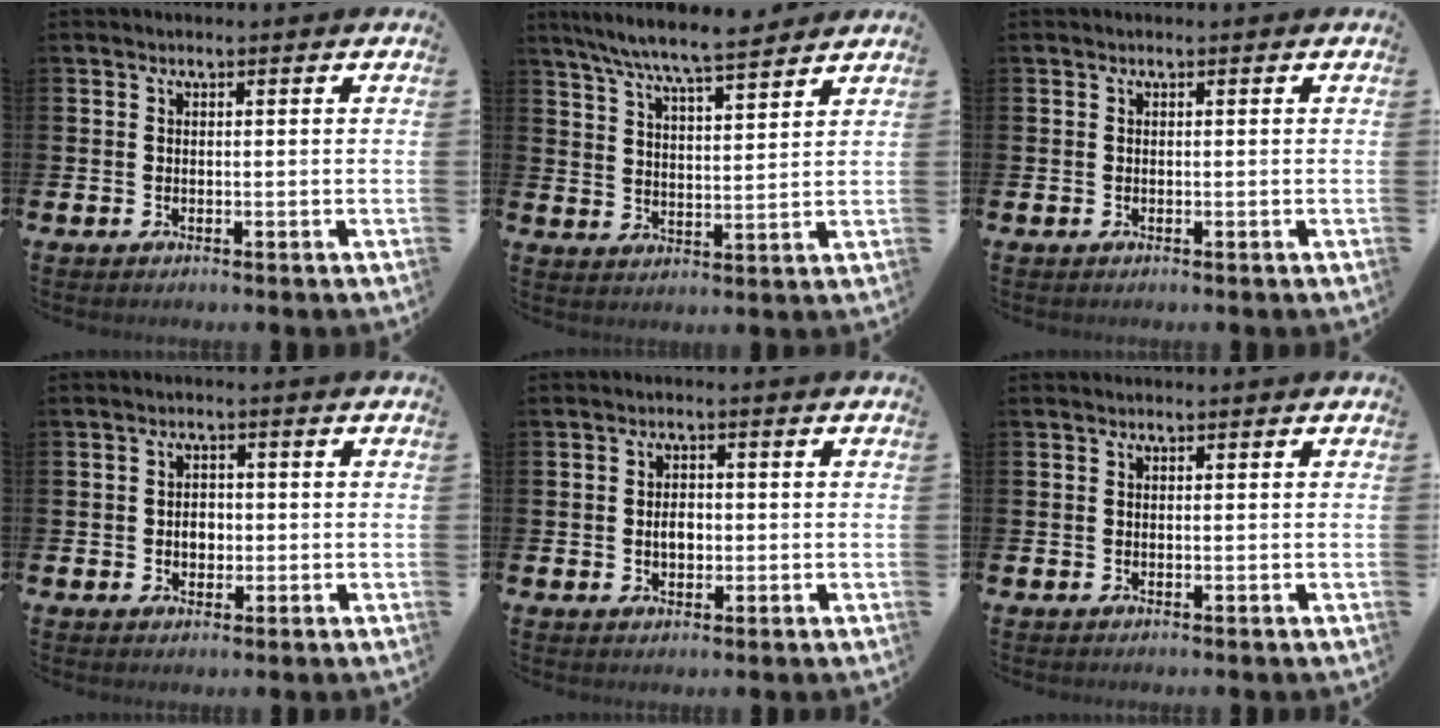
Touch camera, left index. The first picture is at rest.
{"total": 7.6, "force": [7.2, 0.3, 2.6], "torque": [-0.071, -0.040, 0.126]}
{"total": 0.0}
{"total": 2.5, "force": [-0.4, 1.9, 1.5], "torque": [-0.014, 0.000, -0.015]}
{"total": 2.6, "force": [-0.4, 1.8, 1.8], "torque": [-0.019, -0.001, -0.013]}
{"total": 0.0}